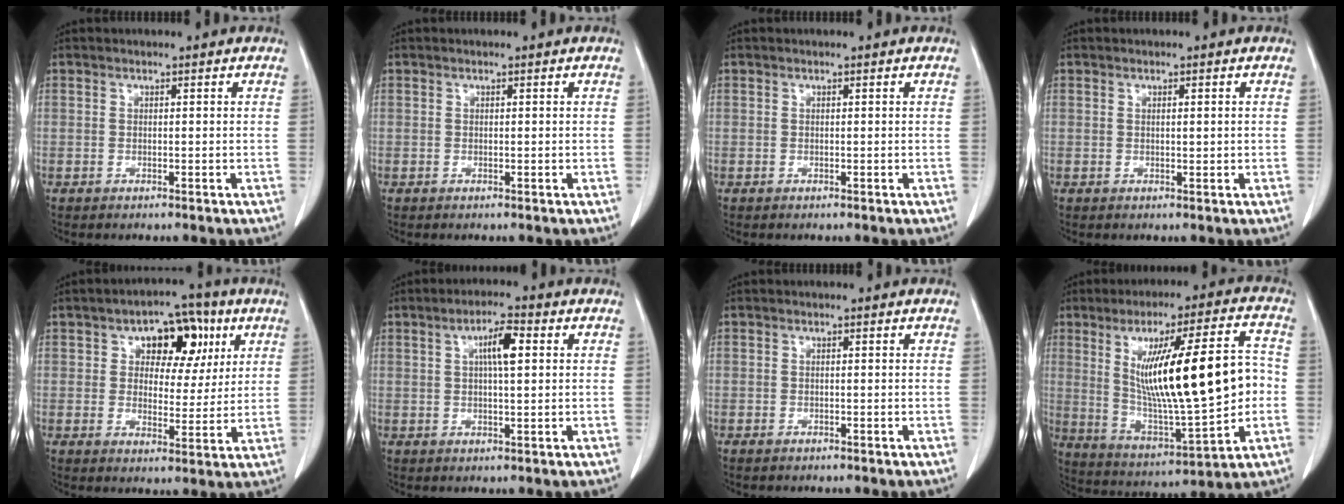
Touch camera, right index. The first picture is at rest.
{"total": 0.0}
{"total": 0.0}
{"total": 1.3, "force": [0.1, 0.3, 1.3], "torque": [-0.020, -0.002, 0.002]}
{"total": 9.8, "force": [3.8, 5.8, 6.9], "torque": [-0.080, 0.025, 0.053]}
{"total": 5.2, "force": [1.4, 1.0, 4.9], "torque": [-0.087, 0.008, 0.022]}
{"total": 0.5, "force": [-0.4, 0.1, 0.3], "torque": [-0.005, -0.001, -0.008]}
{"total": 21.1, "force": [1.3, 3.4, 20.8], "torque": [-0.348, 0.009, 0.032]}